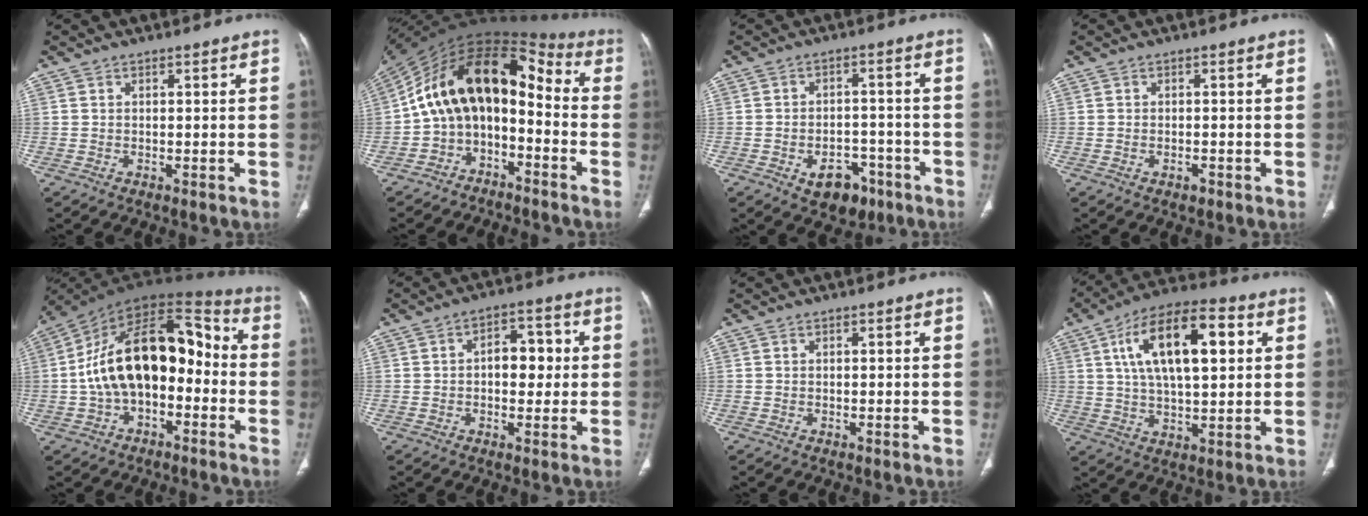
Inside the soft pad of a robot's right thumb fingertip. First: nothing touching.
{"total": 18.2, "force": [-3.3, 11.8, 13.5], "torque": [-0.197, 0.114, -0.062]}
{"total": 8.0, "force": [-4.1, 5.4, 4.2], "torque": [-0.034, 0.032, -0.051]}
{"total": 1.2, "force": [-0.7, 0.7, 0.7], "torque": [-0.014, 0.006, -0.008]}
{"total": 20.4, "force": [-2.2, 12.0, 16.3], "torque": [-0.252, 0.063, -0.044]}
{"total": 7.5, "force": [0.4, 4.7, 5.8], "torque": [-0.055, 0.018, 0.003]}
{"total": 0.0}
{"total": 18.1, "force": [5.1, 7.9, 15.5], "torque": [-0.251, 0.008, 0.081]}